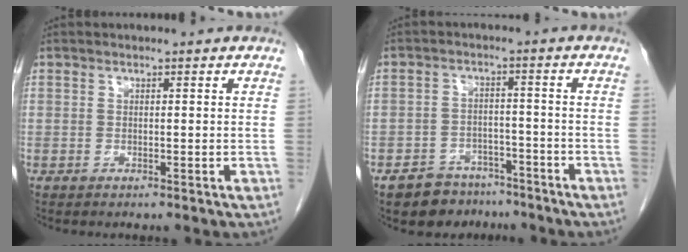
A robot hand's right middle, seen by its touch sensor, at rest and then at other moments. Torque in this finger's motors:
{"motor_torque": [0.78, -0.57, 0.19, 0.02]}